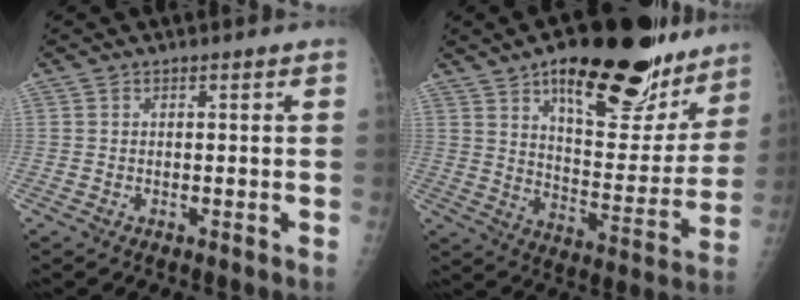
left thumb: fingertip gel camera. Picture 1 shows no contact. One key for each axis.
{"total": 26.7, "fx": 17.3, "fy": 10.8, "fz": 17.1, "tx": -0.190, "ty": -0.067, "tz": 0.255}